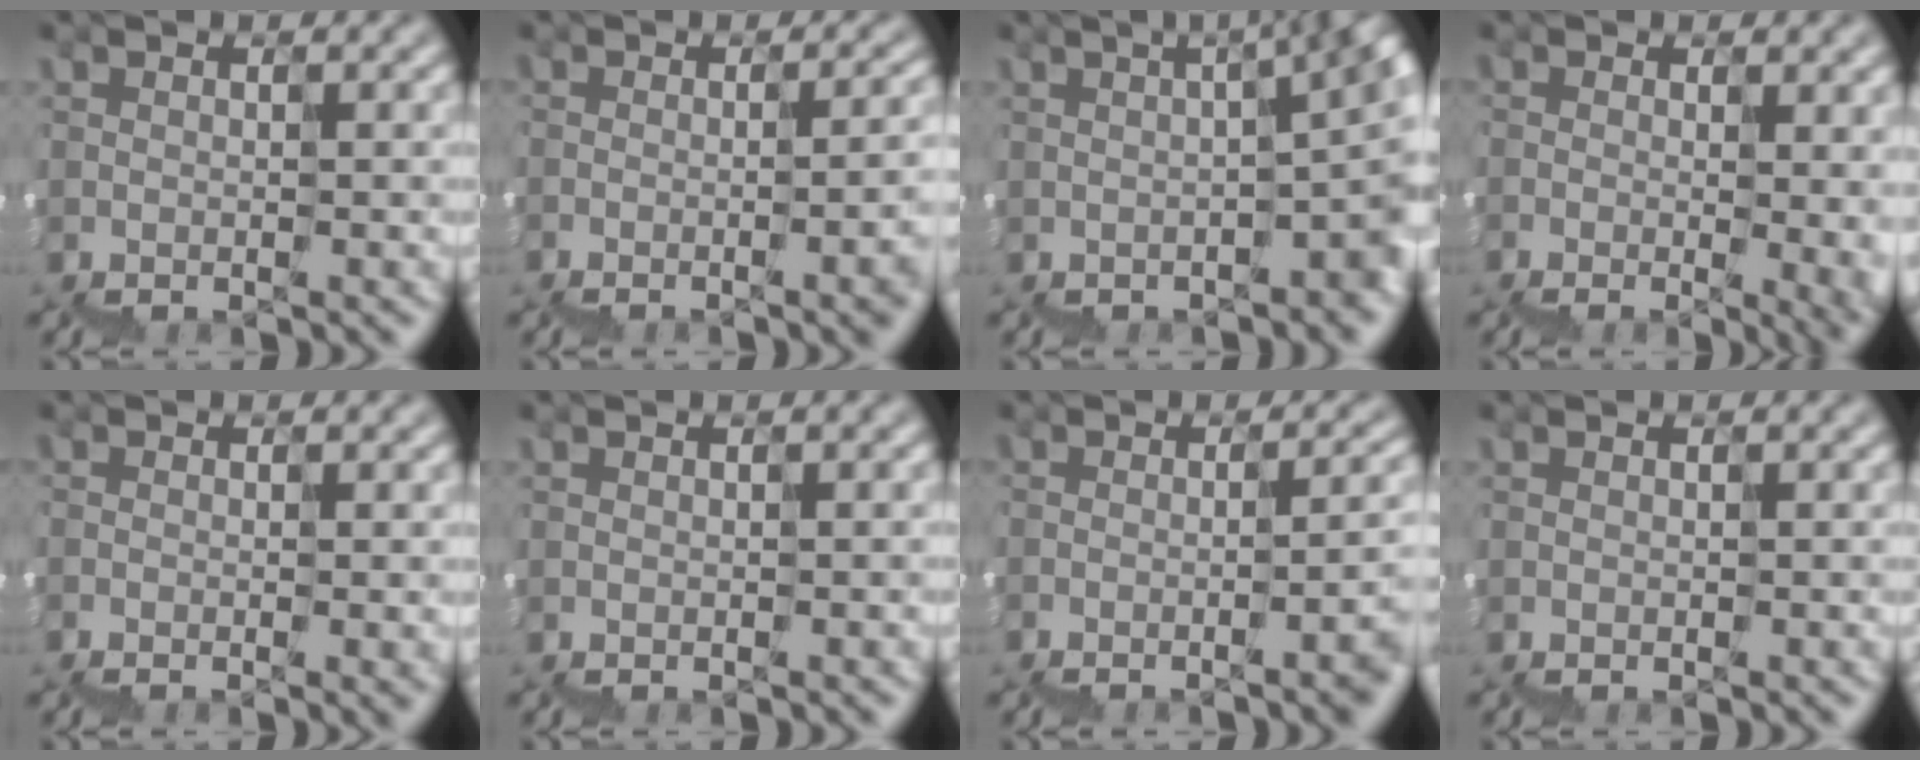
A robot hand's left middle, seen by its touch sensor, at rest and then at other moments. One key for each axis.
{"total": 8.0, "fx": -2.3, "fy": 3.7, "fz": 6.7, "tx": -0.054, "ty": 0.005, "tz": -0.022}
{"total": 9.9, "fx": -1.1, "fy": 3.5, "fz": 9.2, "tx": -0.075, "ty": 0.011, "tz": -0.008}
{"total": 9.1, "fx": -0.6, "fy": 5.0, "fz": 7.6, "tx": -0.098, "ty": -0.003, "tz": 0.016}
{"total": 2.6, "fx": -0.7, "fy": 0.9, "fz": 2.4, "tx": -0.031, "ty": -0.004, "tz": -0.007}
{"total": 0.8, "fx": -0.3, "fy": 0.3, "fz": 0.8, "tx": -0.002, "ty": 0.002, "tz": -0.001}
{"total": 7.0, "fx": -2.4, "fy": 3.0, "fz": 5.8, "tx": -0.042, "ty": 0.006, "tz": -0.028}
{"total": 0.0}